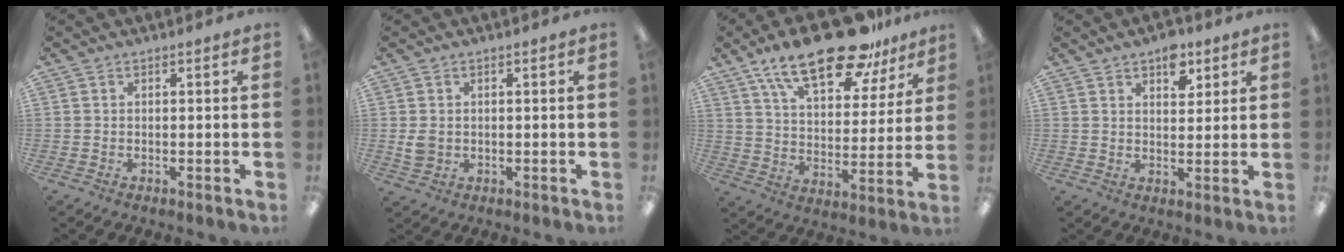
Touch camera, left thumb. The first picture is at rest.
{"total": 3.4, "force": [0.3, 2.8, 1.9], "torque": [-0.019, -0.001, 0.004]}
{"total": 22.1, "force": [15.0, 9.1, 13.4], "torque": [-0.213, -0.079, 0.255]}
{"total": 6.6, "force": [4.1, 3.6, 3.8], "torque": [-0.034, -0.019, 0.065]}